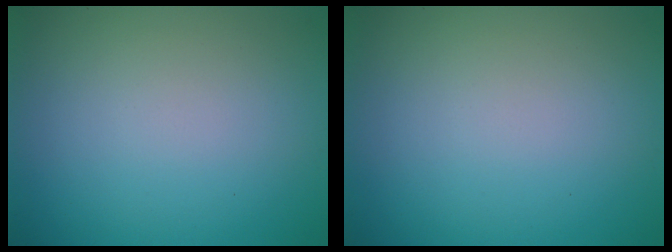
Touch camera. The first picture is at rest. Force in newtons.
{"total": 0.0}